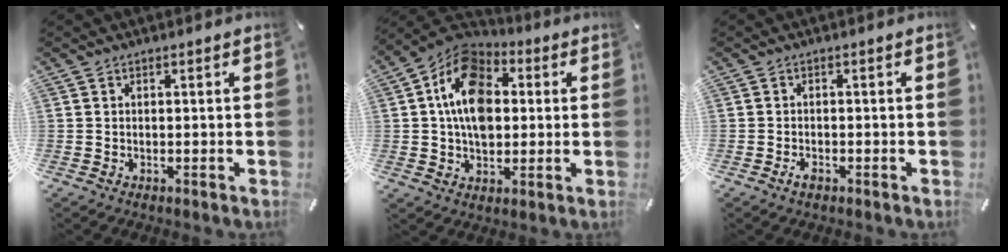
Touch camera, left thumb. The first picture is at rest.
{"total": 14.7, "force": [1.5, 10.9, 9.7], "torque": [-0.176, 0.009, 0.025]}
{"total": 1.6, "force": [-1.0, 0.7, 1.0], "torque": [-0.028, 0.002, -0.022]}